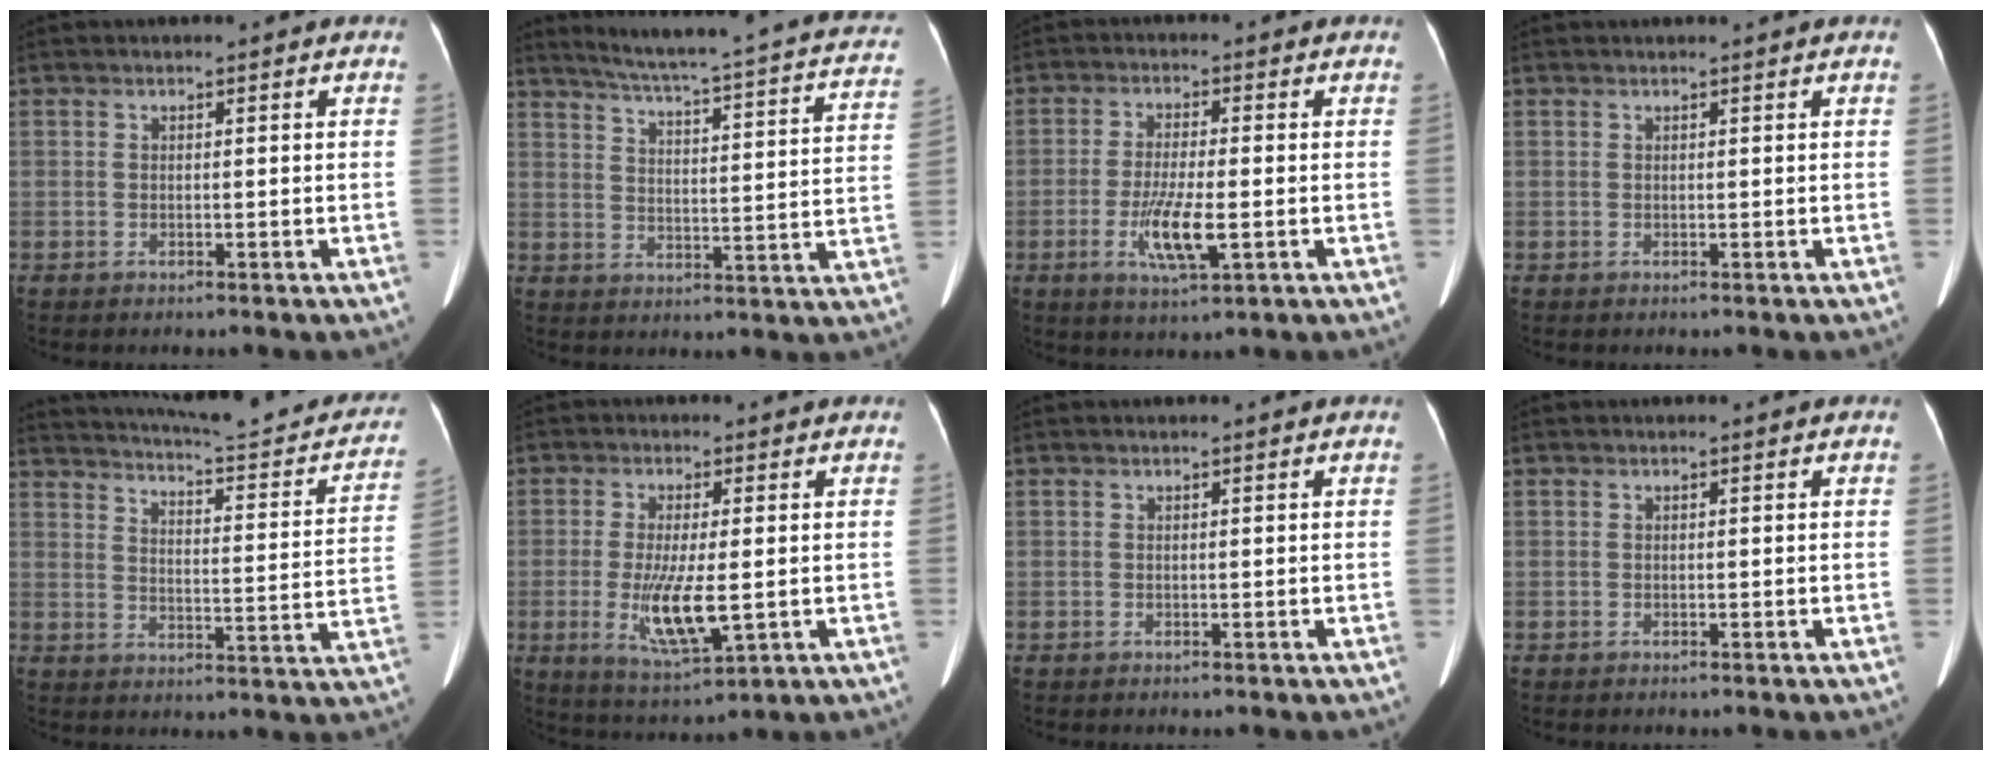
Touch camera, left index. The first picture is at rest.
{"total": 24.8, "force": [21.2, 2.1, 12.6], "torque": [-0.186, -0.043, 0.251]}
{"total": 6.8, "force": [-1.8, 1.1, 6.5], "torque": [-0.130, -0.014, -0.031]}
{"total": 1.4, "force": [1.3, -0.3, 0.5], "torque": [-0.009, 0.014, 0.023]}
{"total": 24.3, "force": [21.5, 3.5, 10.8], "torque": [-0.156, -0.043, 0.261]}
{"total": 8.5, "force": [-1.0, 1.9, 8.2], "torque": [-0.165, -0.024, -0.010]}
{"total": 0.0}
{"total": 0.0}